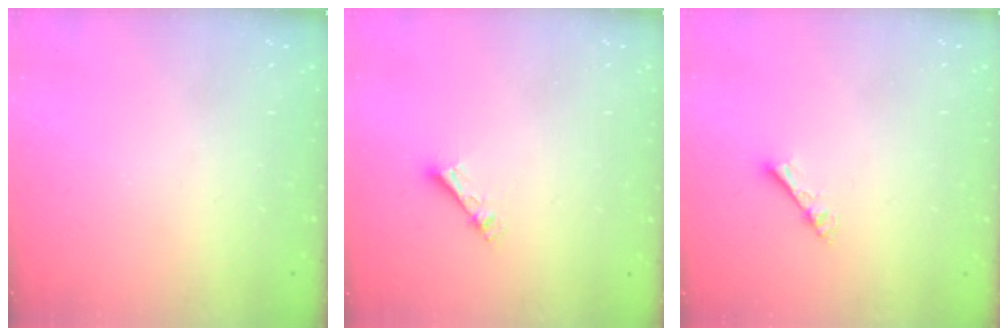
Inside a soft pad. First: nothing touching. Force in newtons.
{"total": 4.6, "press": 4.6, "slide": 0.3}
{"total": 2.3, "press": 2.3, "slide": 0.3}